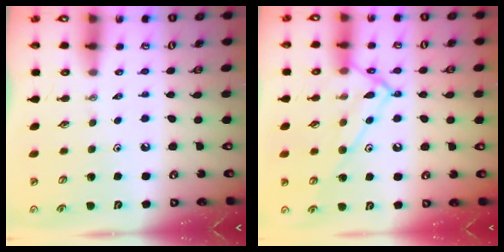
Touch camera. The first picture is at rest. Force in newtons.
{"total": 13.2, "press": 13.2, "slide": 0.9}